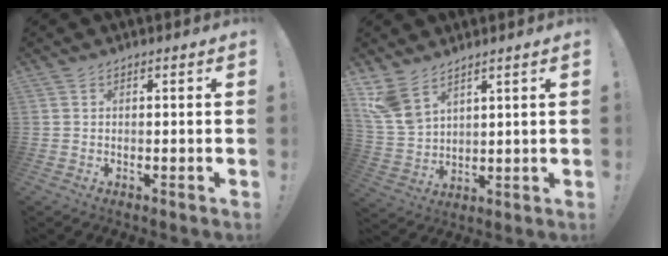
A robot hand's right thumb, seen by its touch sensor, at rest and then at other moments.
{"total": 9.1, "force": [6.6, 4.3, 4.4], "torque": [-0.092, -0.031, 0.135]}